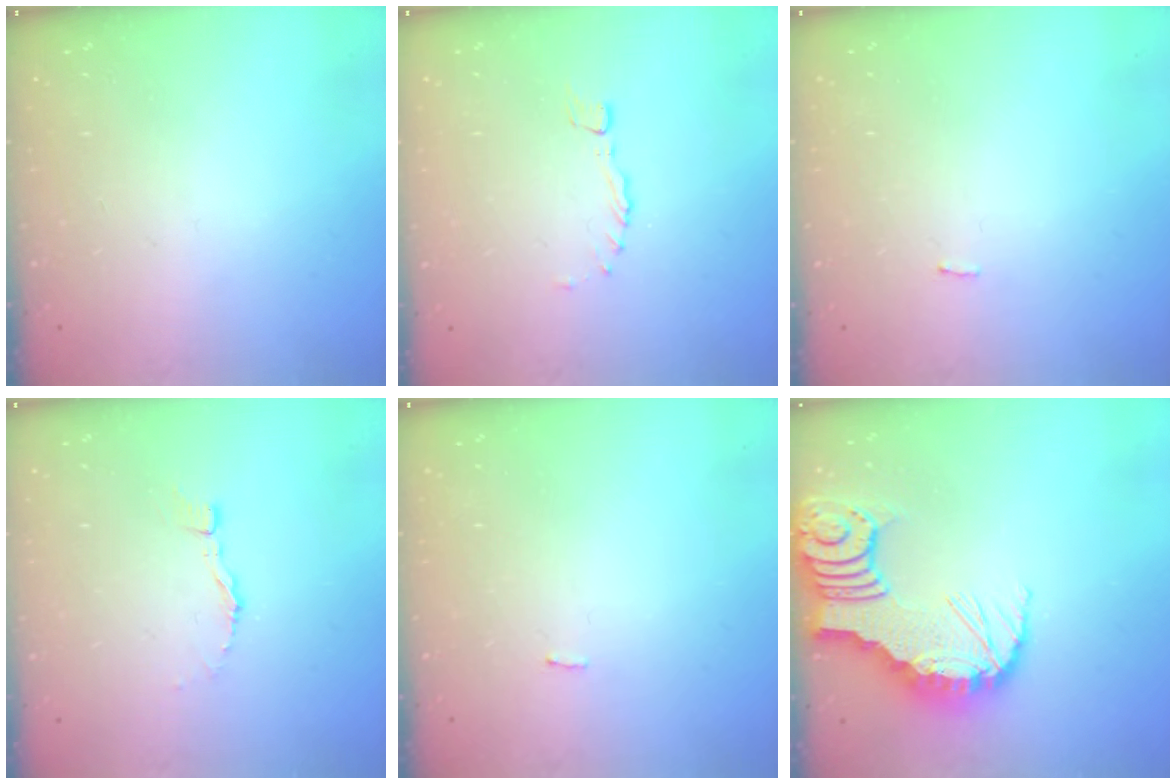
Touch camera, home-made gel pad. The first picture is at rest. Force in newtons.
{"total": 0.0}
{"total": 1.4, "press": 1.3, "slide": 0.1}
{"total": 4.0, "press": 4.0, "slide": 0.1}
{"total": 1.4, "press": 1.3, "slide": 0.1}
{"total": 9.3, "press": 9.2, "slide": 0.9}